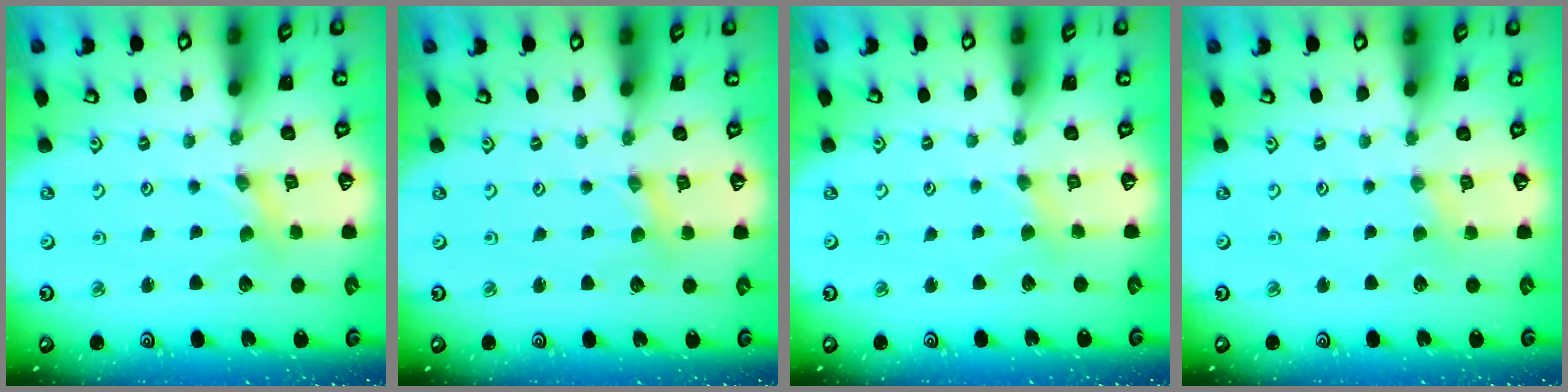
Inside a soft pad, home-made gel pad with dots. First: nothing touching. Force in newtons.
{"total": 0.6, "press": 0.6, "slide": 0.1}
{"total": 2.4, "press": 2.3, "slide": 0.5}
{"total": 1.5, "press": 1.5, "slide": 0.3}